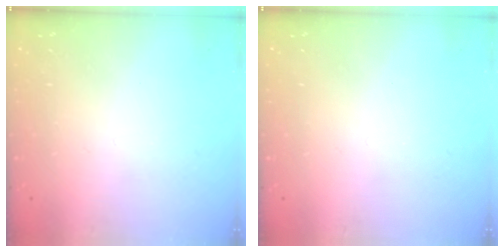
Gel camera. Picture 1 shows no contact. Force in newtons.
{"total": 0.0}